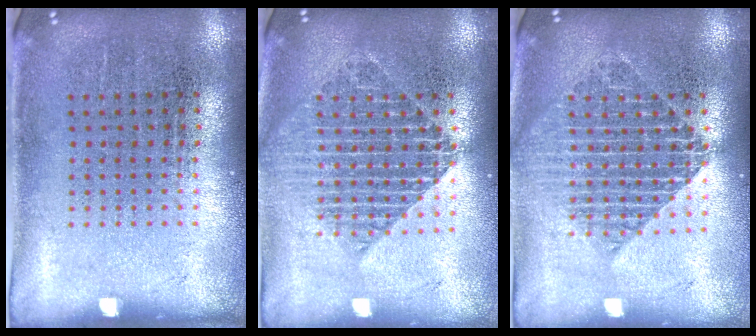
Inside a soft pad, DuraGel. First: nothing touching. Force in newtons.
{"total": 1.8, "press": 1.6, "slide": 1.0}
{"total": 1.8, "press": 1.6, "slide": 1.0}